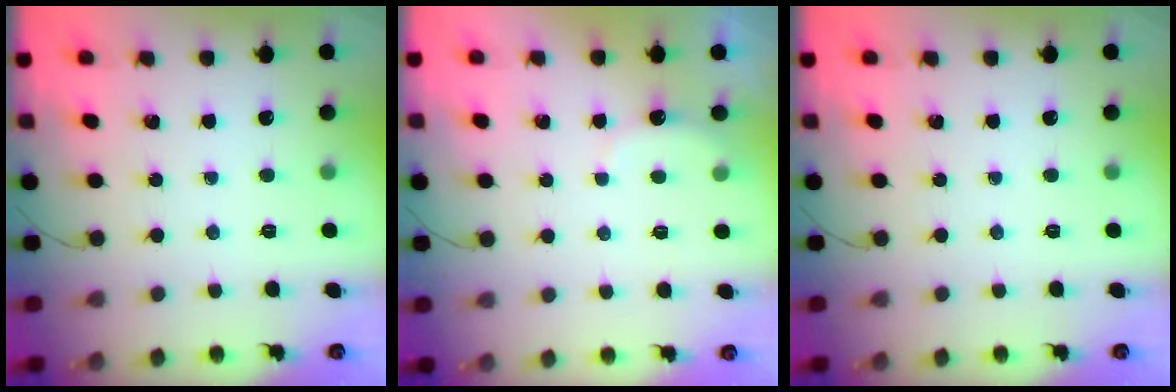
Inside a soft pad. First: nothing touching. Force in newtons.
{"total": 3.5, "press": 3.4, "slide": 0.9}
{"total": 0.0}